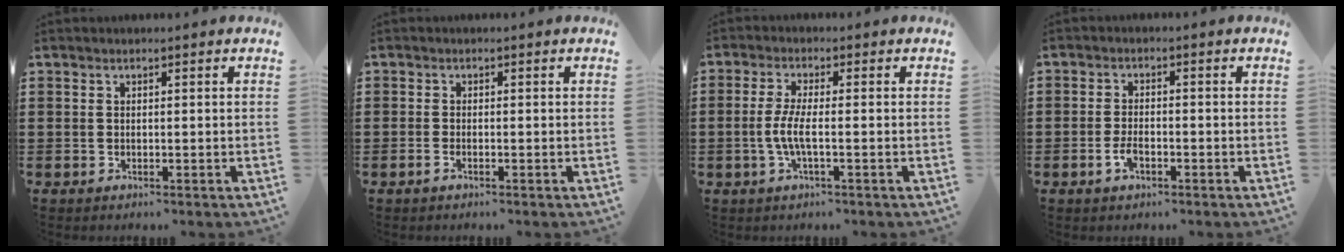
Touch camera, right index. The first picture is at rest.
{"total": 0.8, "force": [-0.5, 0.1, 0.6], "torque": [-0.013, -0.004, -0.008]}
{"total": 4.5, "force": [-1.1, 0.9, 4.3], "torque": [-0.104, -0.006, -0.031]}
{"total": 3.0, "force": [-1.3, 1.4, 2.4], "torque": [-0.057, -0.002, -0.028]}